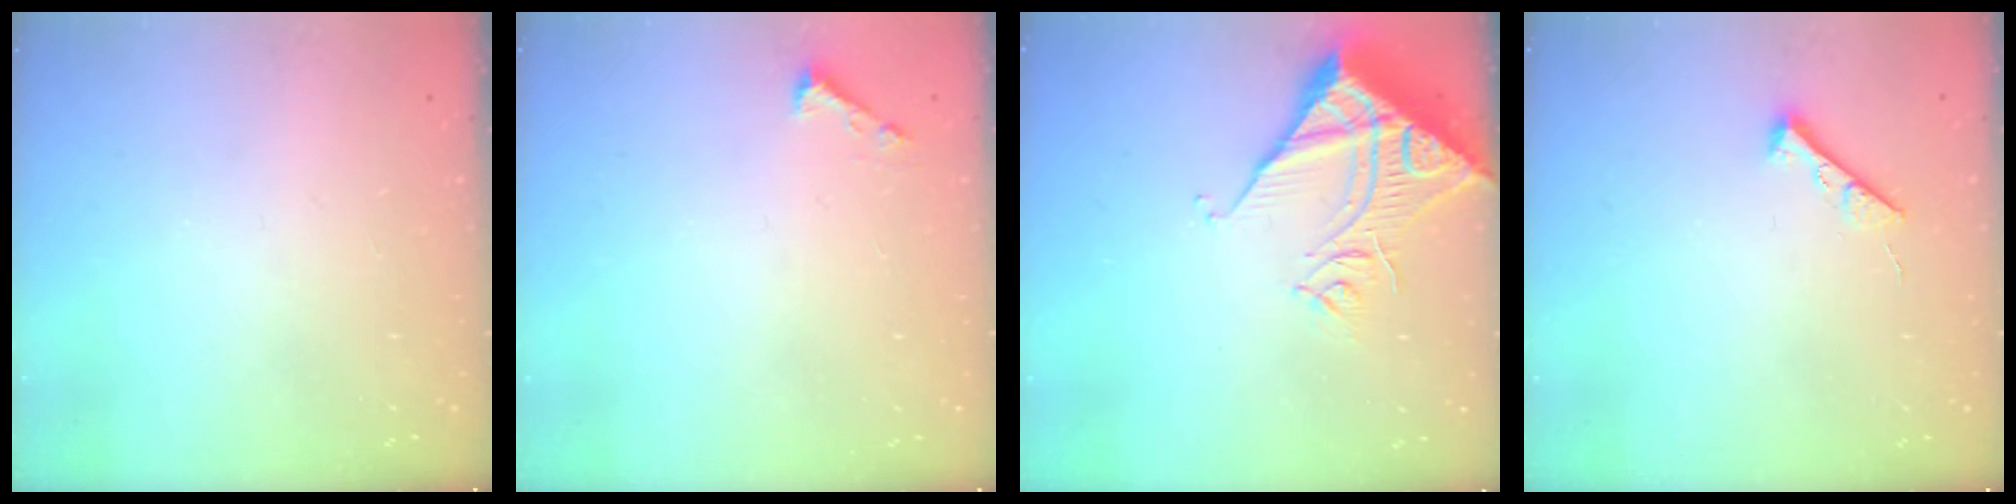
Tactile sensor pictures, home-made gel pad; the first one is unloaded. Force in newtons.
{"total": 1.6, "press": 1.6, "slide": 0.1}
{"total": 13.9, "press": 13.8, "slide": 1.7}
{"total": 5.4, "press": 5.4, "slide": 0.8}